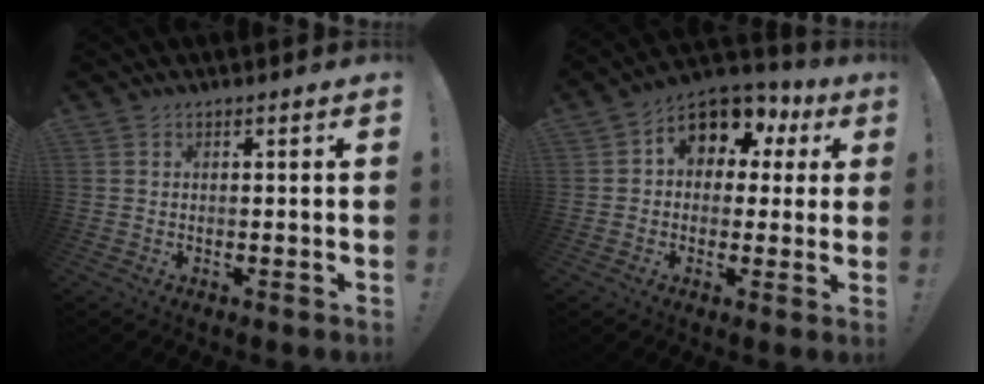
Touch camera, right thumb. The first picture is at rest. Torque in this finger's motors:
{"motor_torque": [1.47, 1.99, 0.36, -0.21, 0.01]}